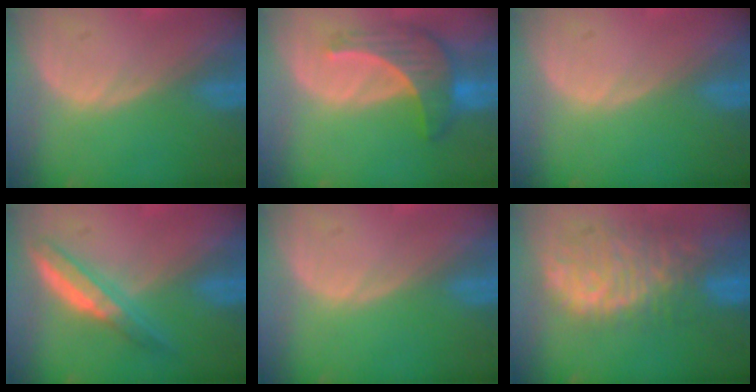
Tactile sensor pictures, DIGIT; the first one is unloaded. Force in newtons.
{"total": 7.1, "press": 6.9, "slide": 1.8}
{"total": 0.0}
{"total": 4.8, "press": 4.7, "slide": 0.3}
{"total": 0.0}
{"total": 11.1, "press": 9.6, "slide": 5.6}